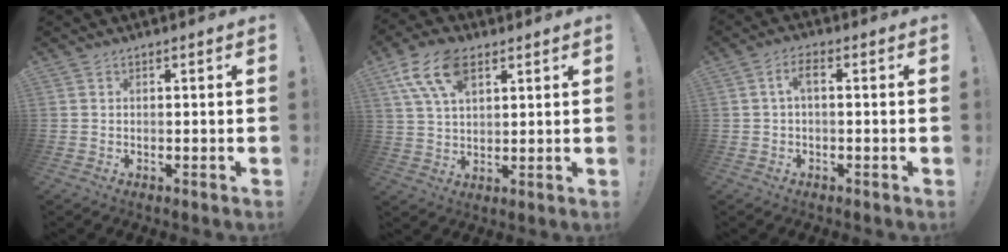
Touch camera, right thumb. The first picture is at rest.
{"total": 12.4, "force": [6.1, 6.9, 8.4], "torque": [-0.158, -0.006, 0.115]}
{"total": 3.8, "force": [0.1, 1.6, 3.4], "torque": [-0.077, 0.009, -0.001]}